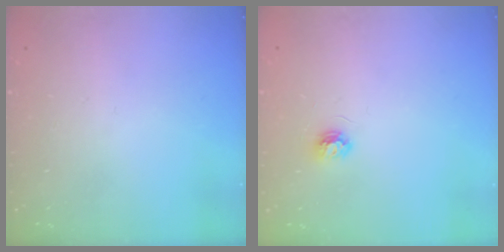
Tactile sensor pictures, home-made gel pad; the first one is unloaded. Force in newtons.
{"total": 3.7, "press": 3.7, "slide": 0.5}